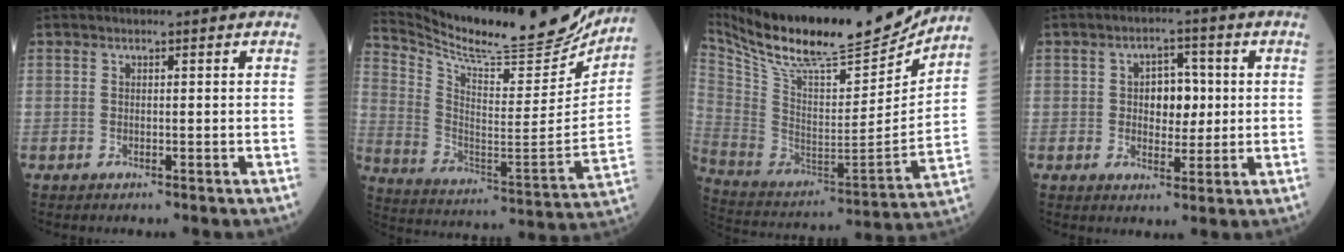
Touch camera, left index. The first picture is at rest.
{"total": 23.8, "force": [22.0, 2.3, 8.8], "torque": [-0.165, -0.074, 0.327]}
{"total": 25.3, "force": [22.2, 4.0, 11.3], "torque": [-0.217, -0.042, 0.355]}
{"total": 5.5, "force": [0.5, 3.4, 4.3], "torque": [-0.064, 0.012, 0.009]}